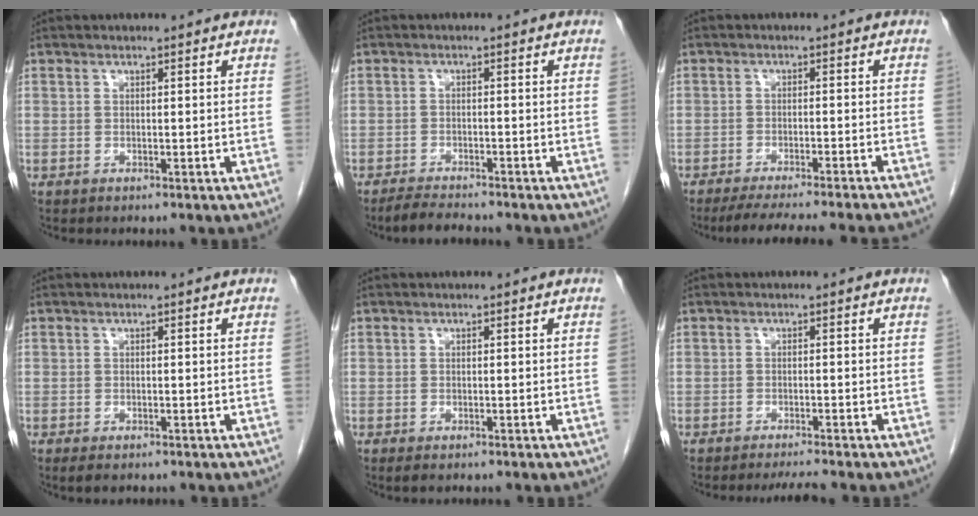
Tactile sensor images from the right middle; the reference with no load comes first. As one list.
[{"total": 3.7, "force": [-3.4, 0.3, 1.3], "torque": [-0.031, -0.016, -0.059]}, {"total": 15.3, "force": [-13.8, -0.5, 6.5], "torque": [-0.087, -0.035, -0.185]}, {"total": 1.6, "force": [-1.1, 0.7, 1.0], "torque": [-0.019, -0.004, -0.009]}, {"total": 1.1, "force": [-0.7, 0.5, 0.7], "torque": [-0.015, -0.003, -0.004]}, {"total": 2.3, "force": [-2.1, -0.6, 0.8], "torque": [-0.018, -0.011, -0.034]}]